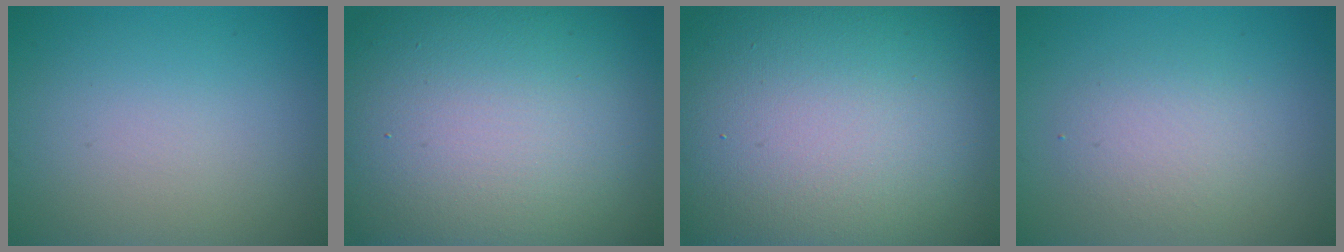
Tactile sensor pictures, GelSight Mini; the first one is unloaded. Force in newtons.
{"total": 21.0, "press": 20.9, "slide": 1.1}
{"total": 24.9, "press": 24.9, "slide": 0.8}
{"total": 2.8, "press": 2.8, "slide": 0.1}